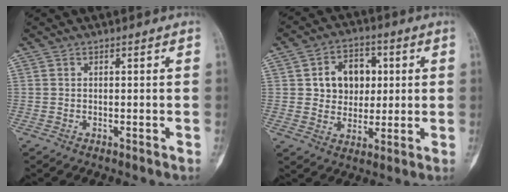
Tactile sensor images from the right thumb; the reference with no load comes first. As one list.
[{"total": 10.3, "force": [2.1, 8.1, 6.0], "torque": [-0.046, 0.000, 0.035]}]